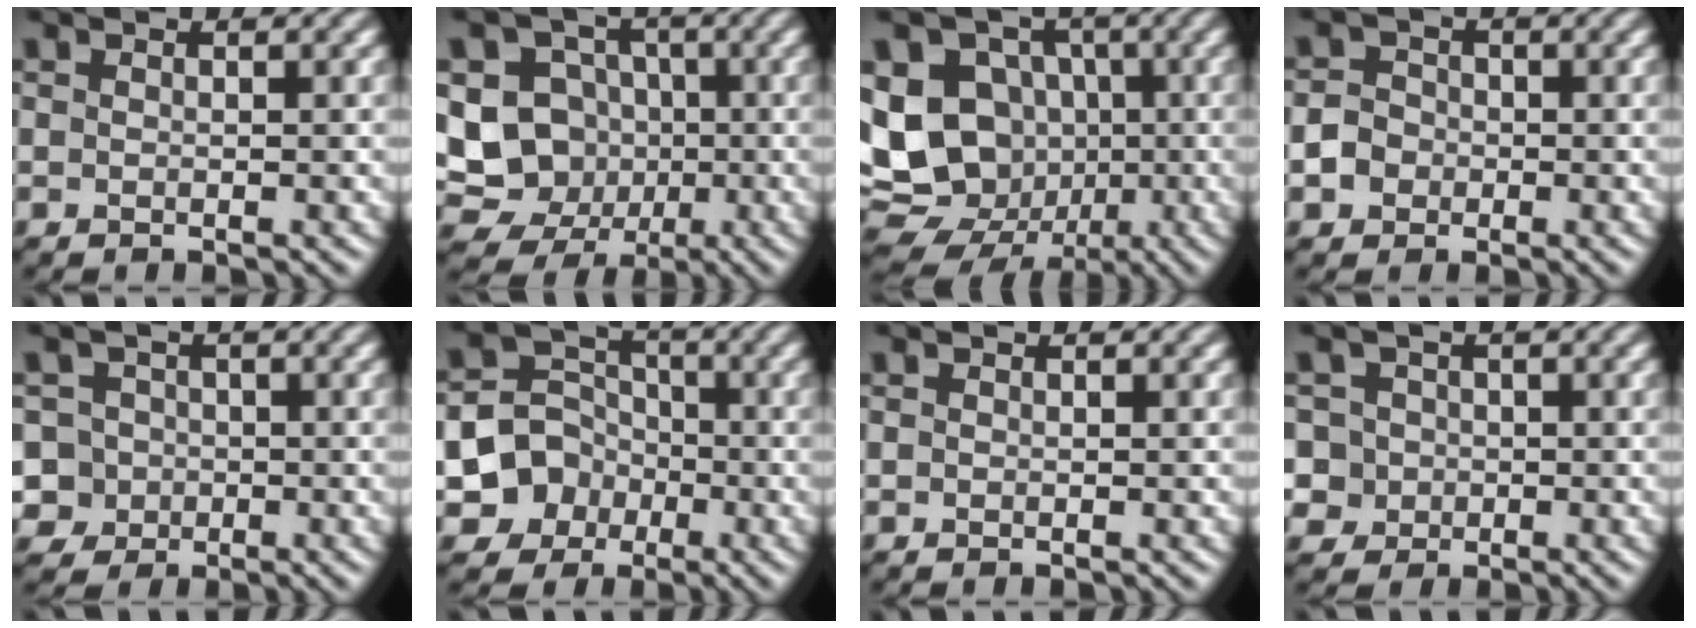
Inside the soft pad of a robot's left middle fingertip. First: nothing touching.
{"total": 9.8, "force": [-1.1, 9.1, 3.4], "torque": [-0.069, 0.024, -0.044]}
{"total": 15.2, "force": [-1.4, 13.4, 7.1], "torque": [-0.155, 0.006, -0.043]}
{"total": 2.8, "force": [-1.0, 2.5, 0.7], "torque": [0.006, 0.007, -0.031]}
{"total": 5.2, "force": [-0.4, 4.9, 1.9], "torque": [-0.021, 0.029, -0.035]}
{"total": 6.5, "force": [-2.4, 5.8, 1.5], "torque": [-0.014, 0.000, -0.074]}
{"total": 0.0}
{"total": 5.2, "force": [0.8, 4.8, 1.9], "torque": [-0.026, 0.031, -0.009]}